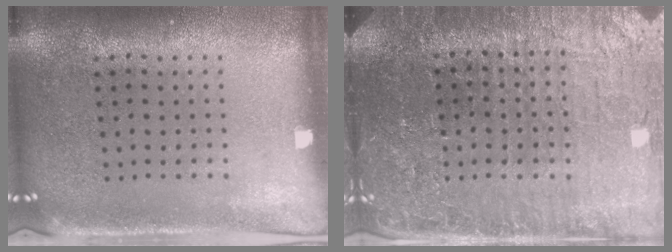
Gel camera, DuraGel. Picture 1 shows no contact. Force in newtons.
{"total": 4.4, "press": 4.2, "slide": 1.3}